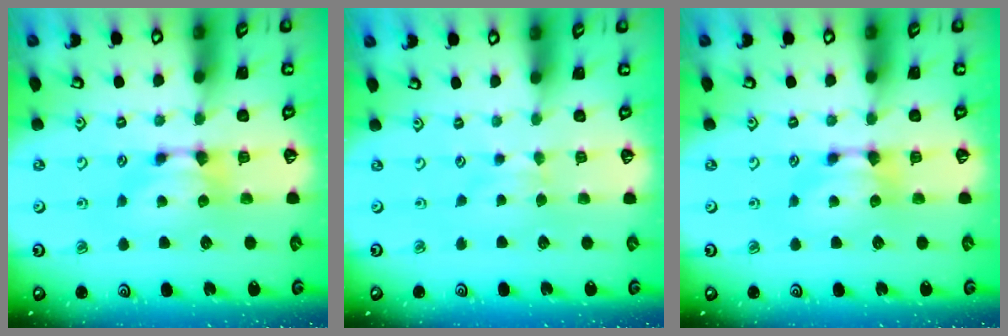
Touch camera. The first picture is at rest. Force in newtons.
{"total": 2.5, "press": 2.4, "slide": 0.5}
{"total": 0.0}